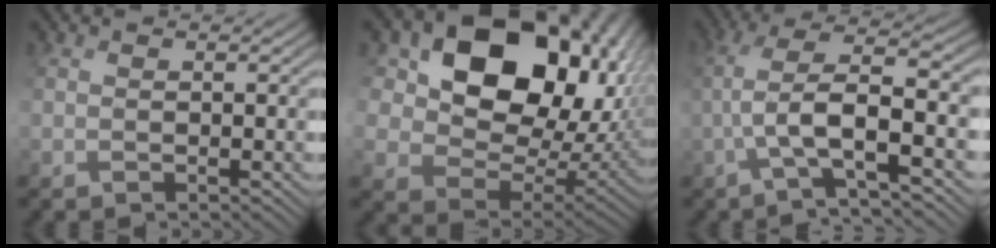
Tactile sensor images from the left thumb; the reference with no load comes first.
{"total": 20.6, "force": [8.4, 14.5, 12.1], "torque": [-0.273, 0.040, 0.183]}
{"total": 7.8, "force": [-2.3, 1.3, 7.3], "torque": [-0.138, 0.018, -0.058]}